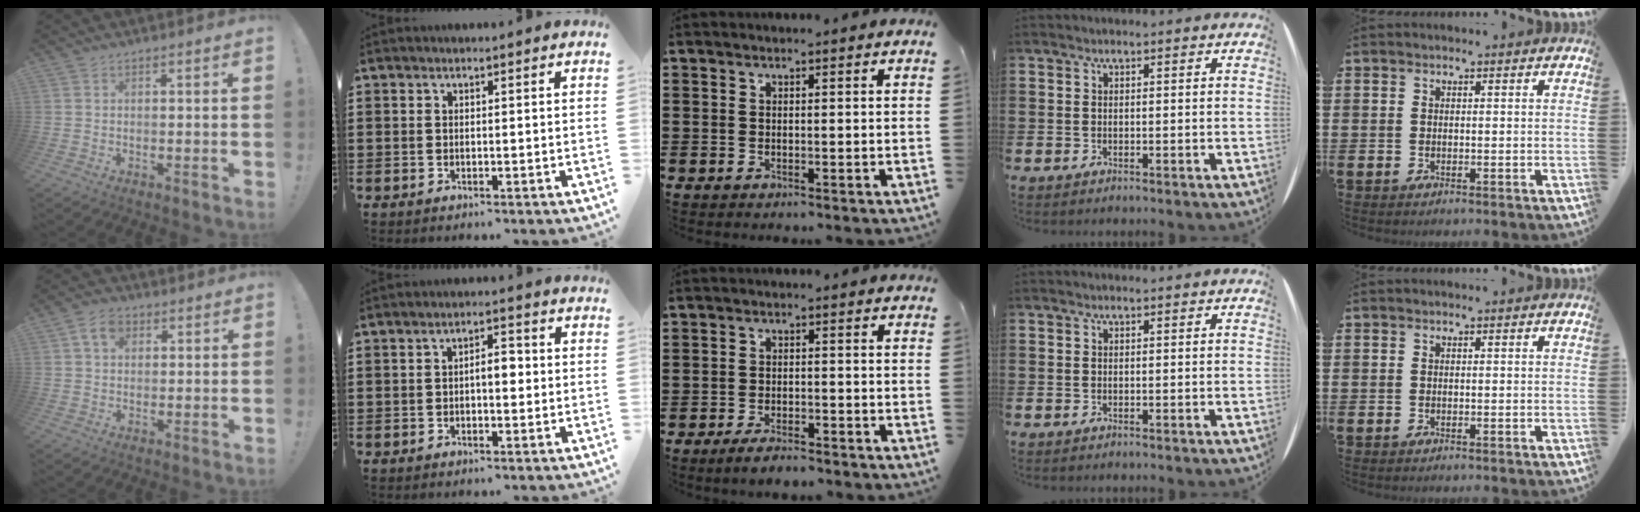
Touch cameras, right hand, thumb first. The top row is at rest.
{"thumb": {"total": 5.6, "force": [2.1, 4.0, 3.3], "torque": [-0.059, 0.007, 0.040]}, "index": {"total": 3.4, "force": [-0.3, 1.4, 3.1], "torque": [-0.049, 0.005, -0.010]}, "middle": {"total": 3.0, "force": [-2.7, 0.5, 1.3], "torque": [-0.022, 0.005, -0.054]}}